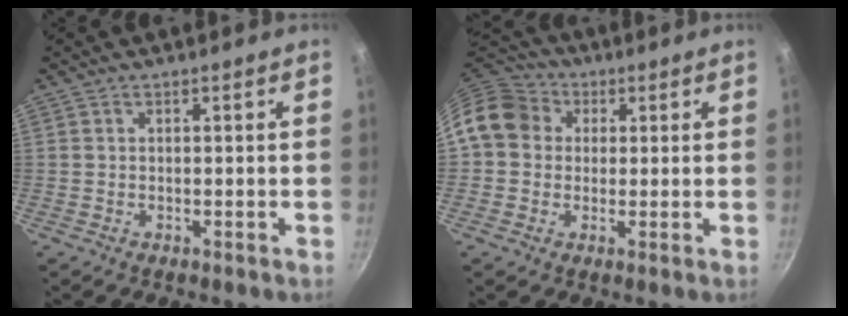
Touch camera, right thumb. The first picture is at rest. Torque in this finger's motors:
{"motor_torque": [0.85, 0.87, 0.36, -0.22, 0.41]}